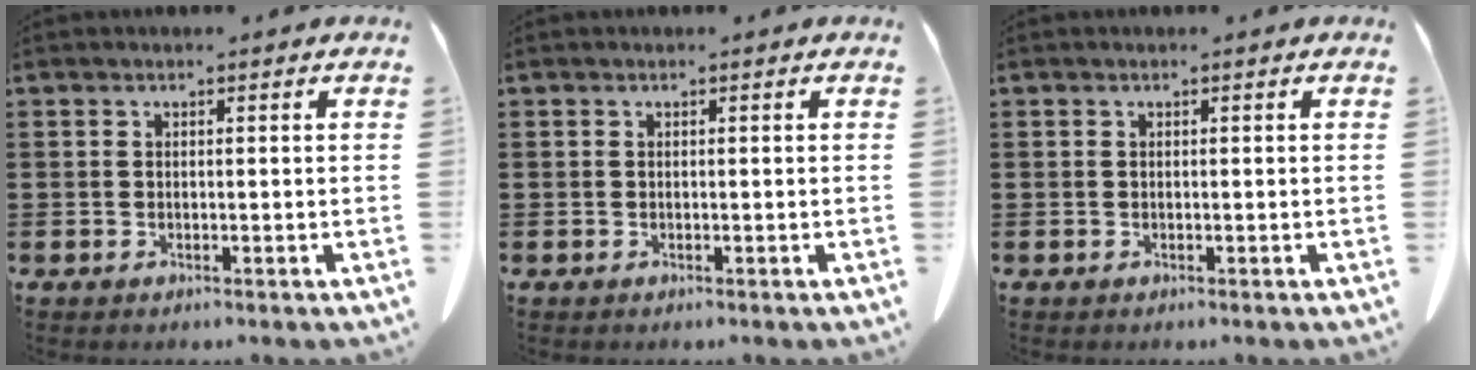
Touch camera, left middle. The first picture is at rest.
{"total": 0.0}
{"total": 0.0}